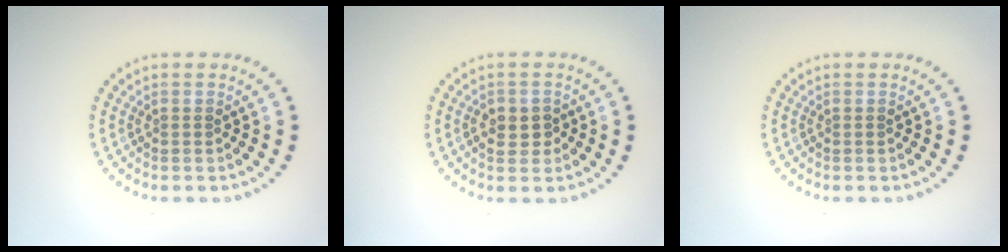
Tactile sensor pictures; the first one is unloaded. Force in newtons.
{"total": 2.2, "press": 2.2, "slide": 0.4}
{"total": 0.0}